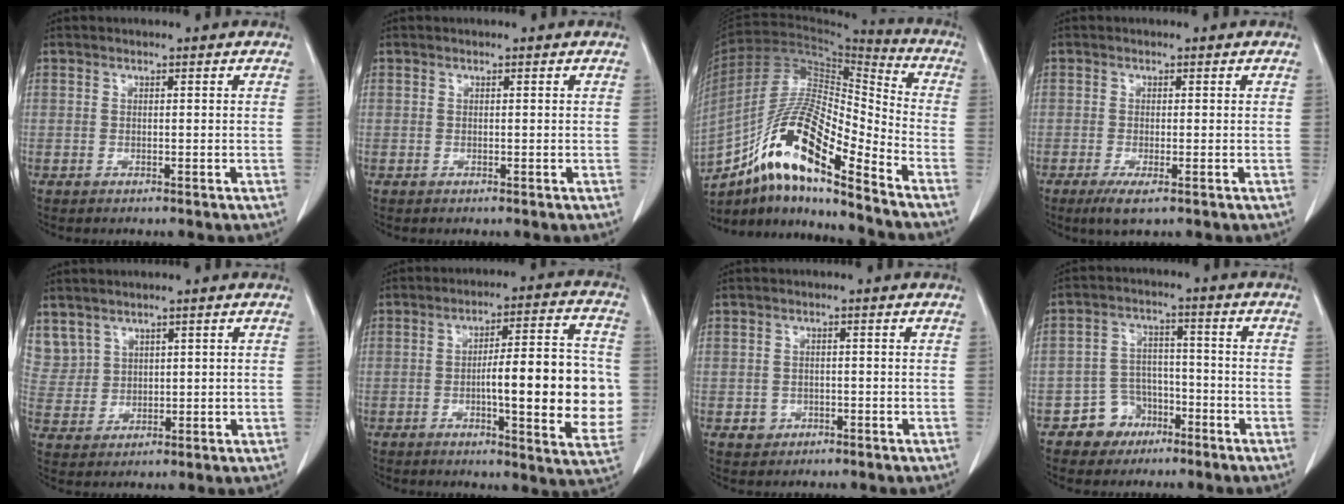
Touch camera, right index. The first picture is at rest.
{"total": 0.0}
{"total": 17.8, "force": [-11.2, 2.6, 13.5], "torque": [-0.258, 0.004, -0.198]}
{"total": 2.9, "force": [-1.6, 0.4, 2.4], "torque": [-0.042, -0.008, -0.025]}
{"total": 6.1, "force": [4.3, 4.3, 0.5], "torque": [-0.013, 0.010, 0.102]}
{"total": 16.9, "force": [-1.7, 3.0, 16.5], "torque": [-0.213, 0.013, -0.018]}
{"total": 1.8, "force": [-0.7, 1.7, 0.3], "torque": [-0.001, 0.009, -0.004]}
{"total": 5.9, "force": [-3.5, 4.7, 0.8], "torque": [-0.008, 0.016, -0.053]}